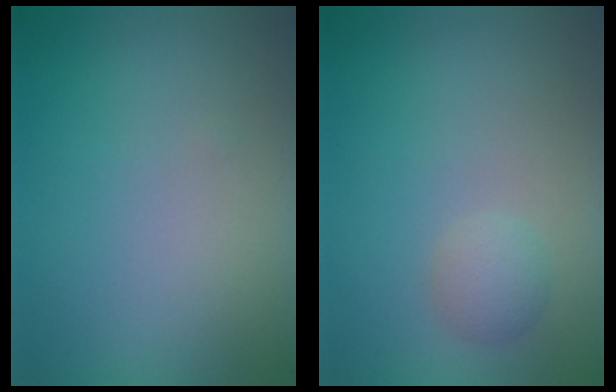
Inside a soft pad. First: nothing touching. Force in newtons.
{"total": 1.5, "press": 1.5, "slide": 0.0}